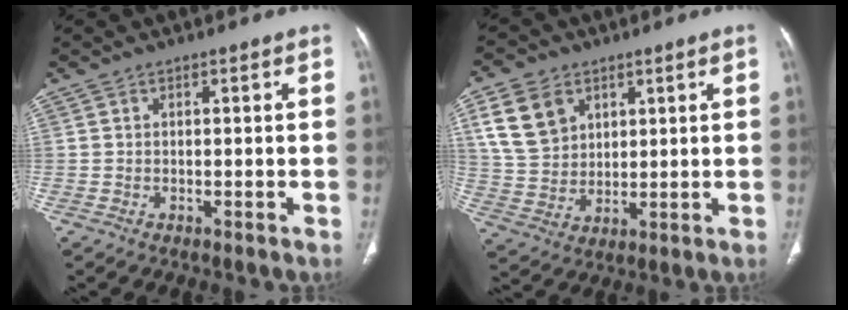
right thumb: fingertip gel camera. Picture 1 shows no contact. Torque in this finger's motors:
{"motor_torque": [0.57, 0.82, 1.02, 0.28, 0.08]}